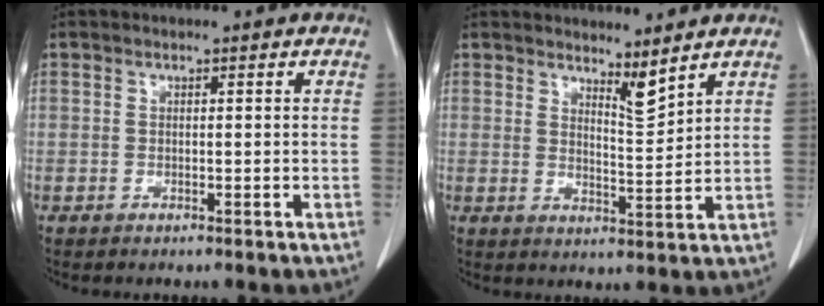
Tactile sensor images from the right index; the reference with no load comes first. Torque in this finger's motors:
{"motor_torque": [-0.11, 0.39, 0.04, 0.01]}